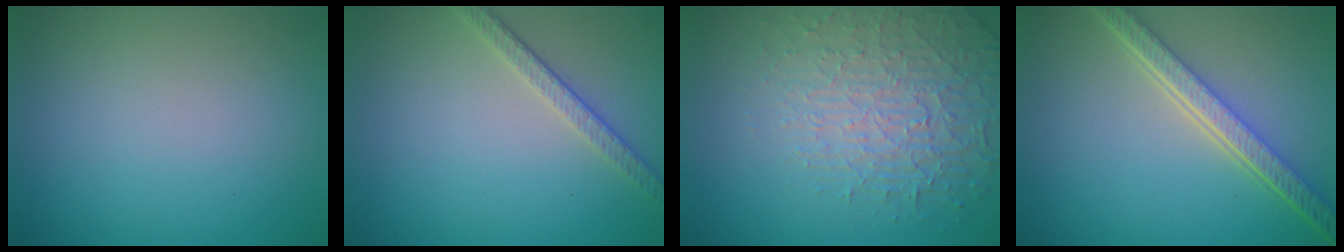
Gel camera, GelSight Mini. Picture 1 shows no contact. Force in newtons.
{"total": 2.5, "press": 2.2, "slide": 1.2}
{"total": 3.9, "press": 3.7, "slide": 1.2}
{"total": 5.4, "press": 4.0, "slide": 3.6}